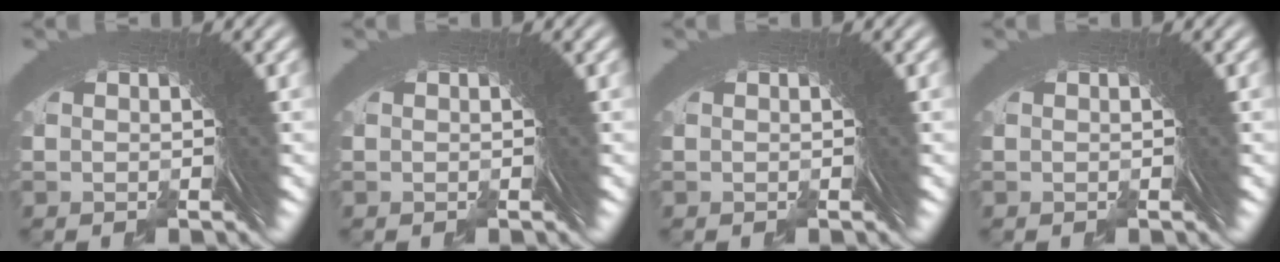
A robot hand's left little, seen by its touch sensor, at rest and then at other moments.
{"total": 0.0}
{"total": 0.0}
{"total": 0.0}